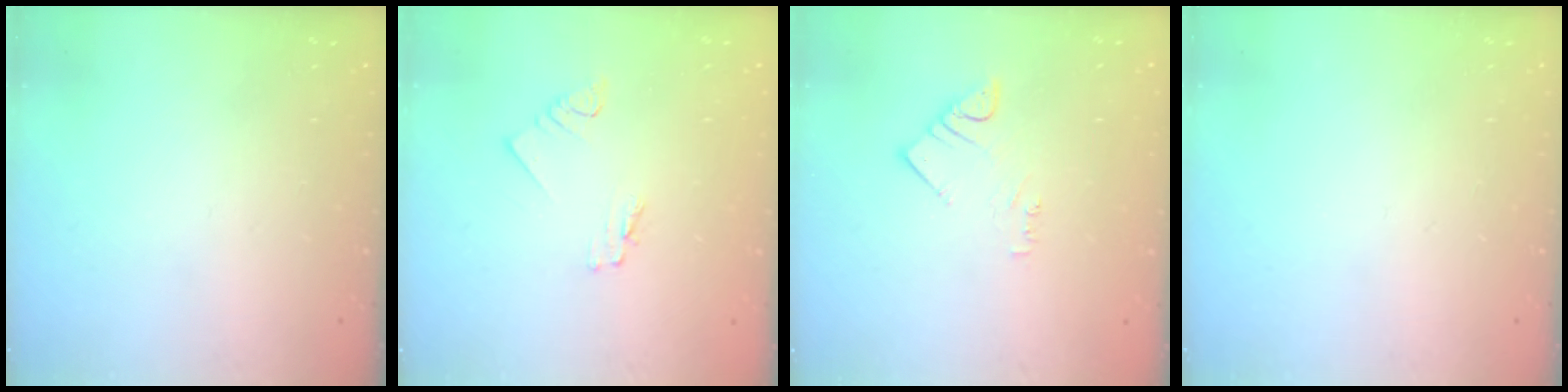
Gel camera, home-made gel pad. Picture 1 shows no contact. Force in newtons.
{"total": 1.8, "press": 1.7, "slide": 0.2}
{"total": 3.1, "press": 3.0, "slide": 0.4}
{"total": 0.0}